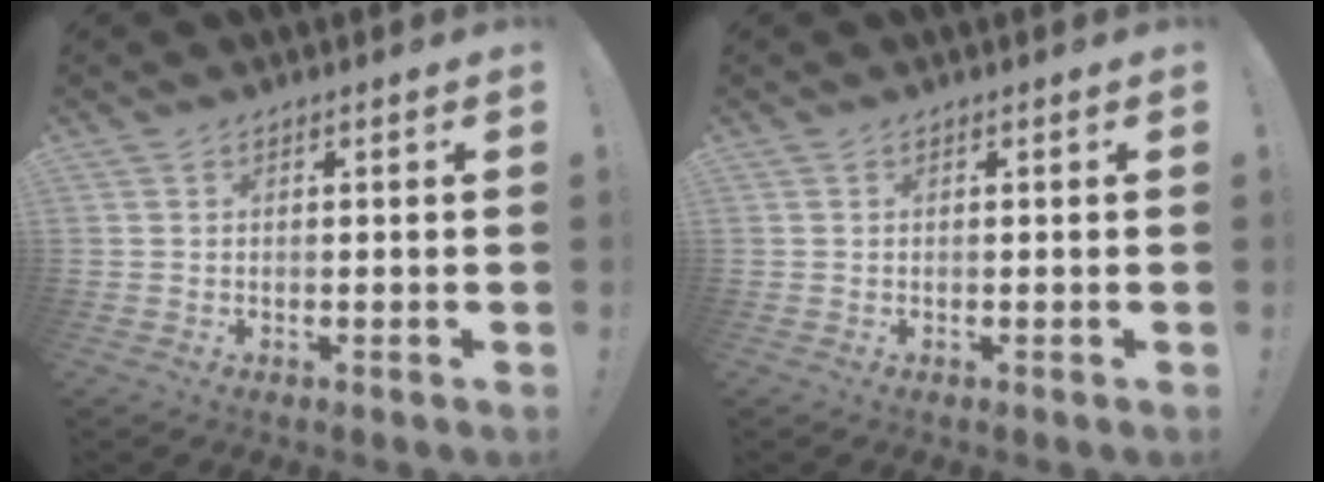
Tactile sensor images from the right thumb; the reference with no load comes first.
{"total": 0.0}